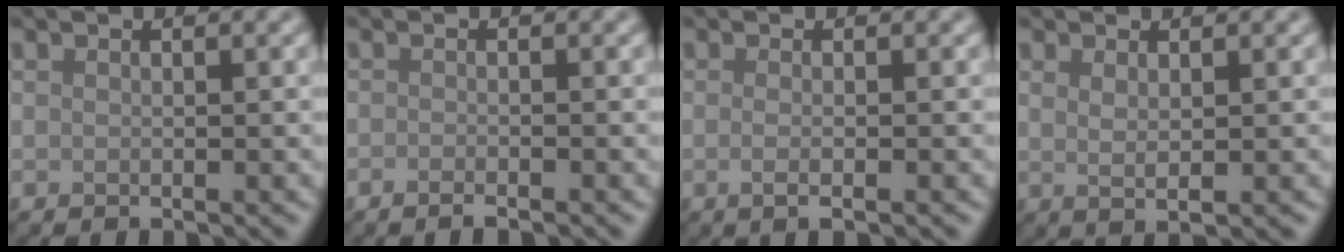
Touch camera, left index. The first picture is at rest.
{"total": 1.0, "force": [-0.8, 0.1, 0.7], "torque": [-0.010, -0.003, -0.016]}
{"total": 1.7, "force": [-0.5, 0.5, 1.6], "torque": [-0.023, -0.005, -0.012]}
{"total": 1.6, "force": [0.5, 0.4, 1.4], "torque": [-0.023, -0.003, 0.011]}